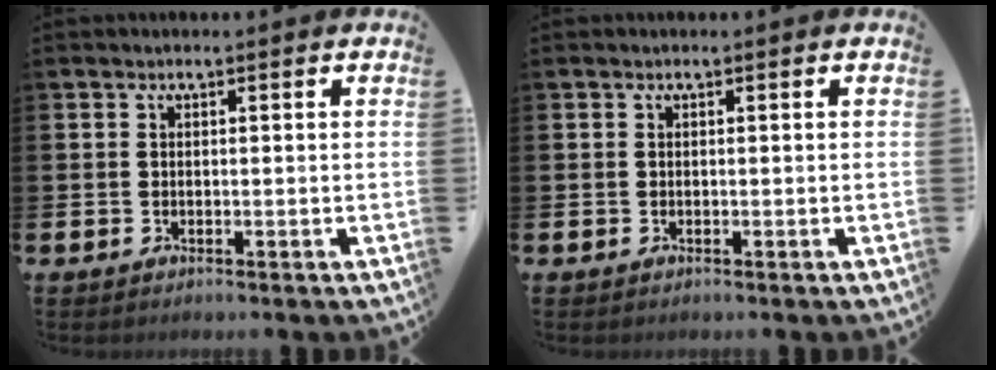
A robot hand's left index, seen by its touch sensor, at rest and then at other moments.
{"total": 0.0}